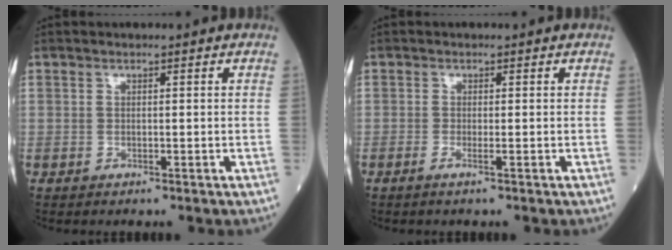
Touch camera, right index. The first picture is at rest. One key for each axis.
{"total": 1.2, "fx": -0.5, "fy": -0.2, "fz": 1.1, "tx": -0.024, "ty": -0.002, "tz": -0.011}